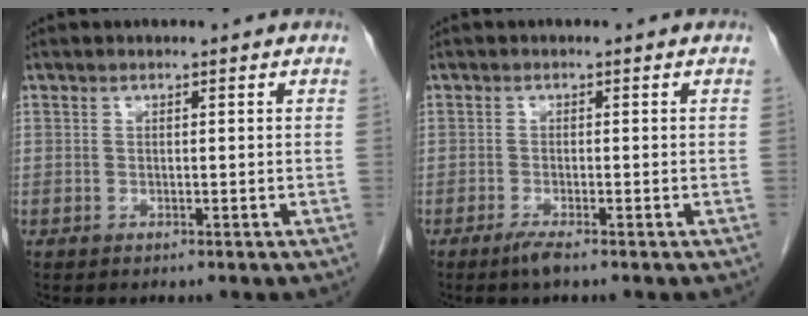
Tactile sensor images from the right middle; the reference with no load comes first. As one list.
[{"total": 1.9, "force": [-1.4, -0.1, 1.4], "torque": [-0.033, -0.006, -0.029]}]